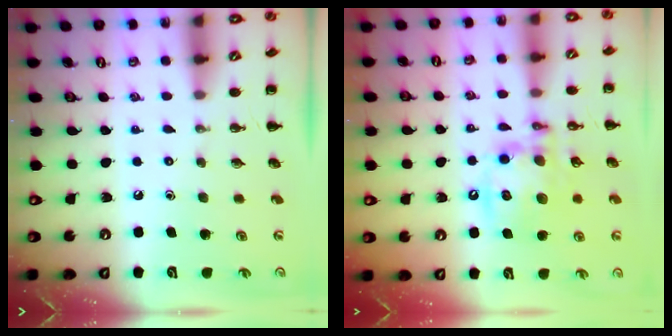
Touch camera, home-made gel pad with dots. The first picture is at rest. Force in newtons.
{"total": 14.2, "press": 13.9, "slide": 3.0}